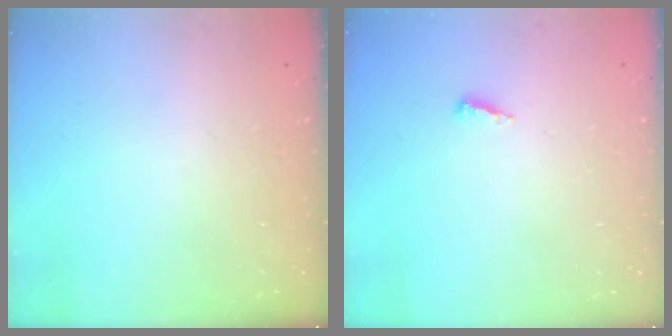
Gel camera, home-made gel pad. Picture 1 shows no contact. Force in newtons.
{"total": 2.5, "press": 2.5, "slide": 0.2}